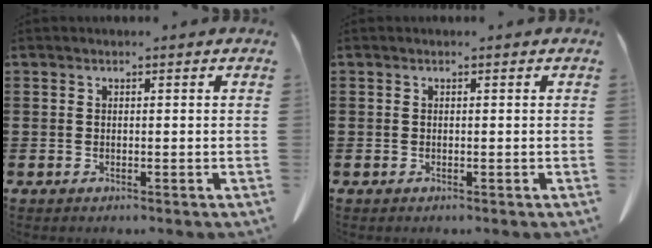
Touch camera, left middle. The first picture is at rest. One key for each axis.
{"total": 0.0}